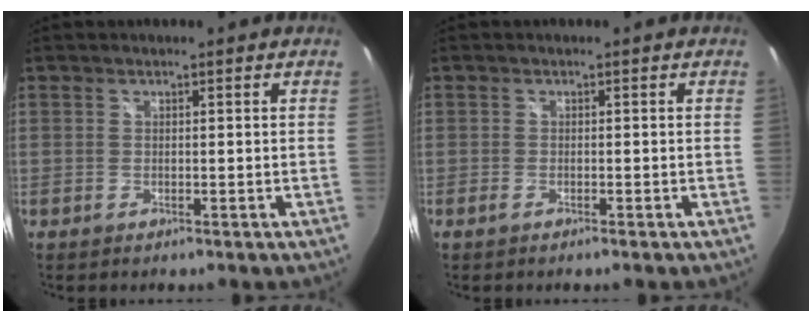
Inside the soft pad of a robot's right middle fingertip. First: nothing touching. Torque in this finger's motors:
{"motor_torque": [-0.16, -0.09, -0.07, -0.01]}